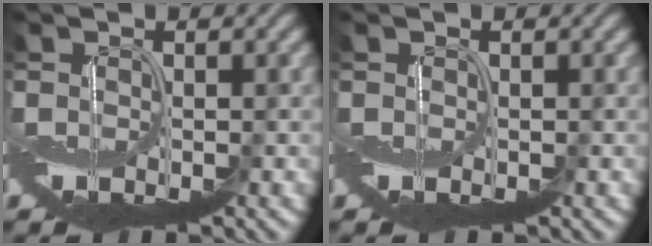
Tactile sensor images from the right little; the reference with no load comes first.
{"total": 0.0}